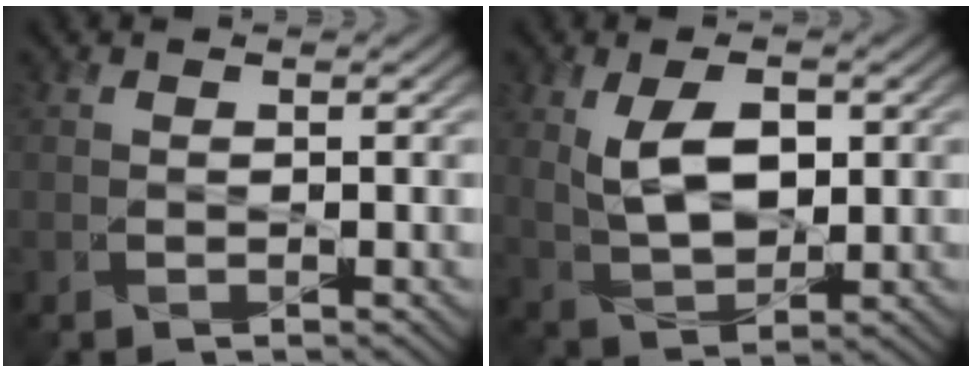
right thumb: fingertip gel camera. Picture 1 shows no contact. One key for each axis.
{"total": 7.0, "fx": 1.5, "fy": 3.9, "fz": 5.6, "tx": -0.119, "ty": -0.001, "tz": 0.033}